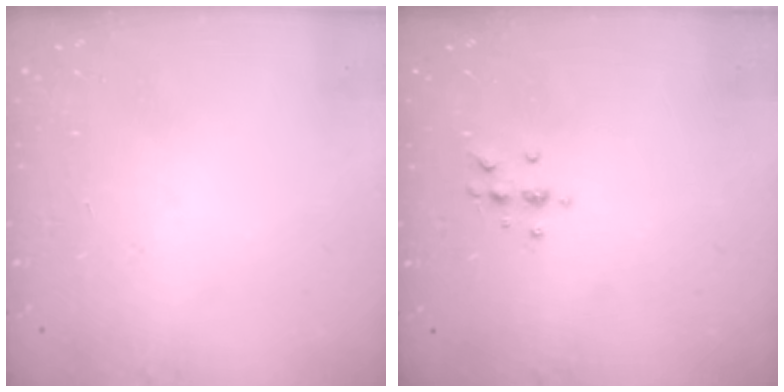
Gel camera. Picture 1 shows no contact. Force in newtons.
{"total": 4.0, "press": 3.8, "slide": 1.2}